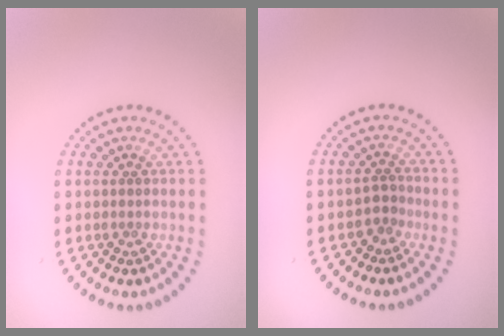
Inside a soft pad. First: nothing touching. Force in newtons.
{"total": 1.4, "press": 1.1, "slide": 0.9}